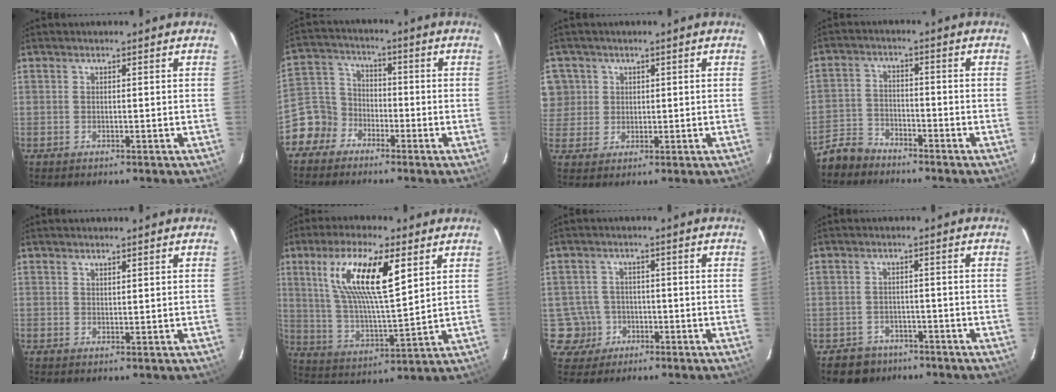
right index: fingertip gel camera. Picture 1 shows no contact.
{"total": 7.7, "force": [-4.9, 6.0, 0.4], "torque": [-0.017, 0.040, -0.105]}
{"total": 8.1, "force": [2.2, 7.6, 1.7], "torque": [-0.039, 0.022, 0.046]}
{"total": 6.7, "force": [-5.8, 3.2, 1.2], "torque": [-0.043, 0.013, -0.115]}
{"total": 0.8, "force": [0.8, 0.2, 0.2], "torque": [-0.004, 0.001, 0.015]}
{"total": 16.3, "force": [6.9, 4.3, 14.1], "torque": [-0.264, 0.006, 0.133]}
{"total": 5.3, "force": [-1.7, 5.0, 0.2], "torque": [-0.014, 0.022, -0.025]}
{"total": 6.0, "force": [-4.1, 4.3, 0.5], "torque": [-0.027, 0.021, -0.057]}